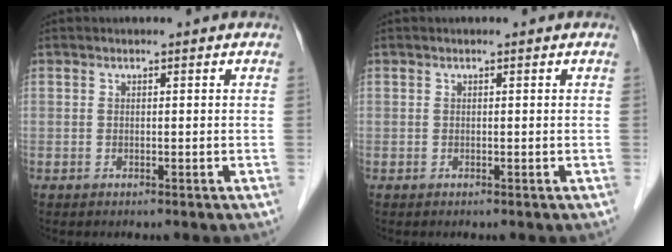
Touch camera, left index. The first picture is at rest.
{"total": 0.0}